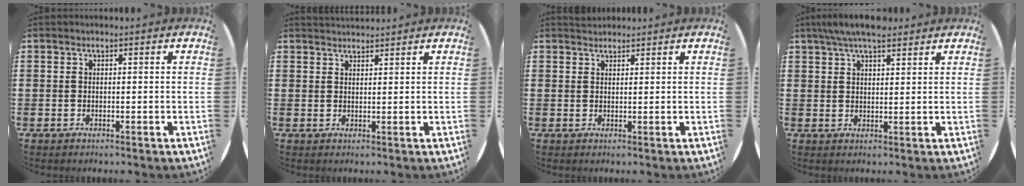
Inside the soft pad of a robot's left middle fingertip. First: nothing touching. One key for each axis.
{"total": 1.3, "fx": 1.3, "fy": 0.1, "fz": 0.0, "tx": -0.001, "ty": 0.001, "tz": 0.025}
{"total": 1.1, "fx": 1.1, "fy": 0.3, "fz": -0.1, "tx": -0.001, "ty": 0.001, "tz": 0.022}
{"total": 5.1, "fx": 4.2, "fy": 1.3, "fz": 2.6, "tx": -0.052, "ty": -0.005, "tz": 0.074}